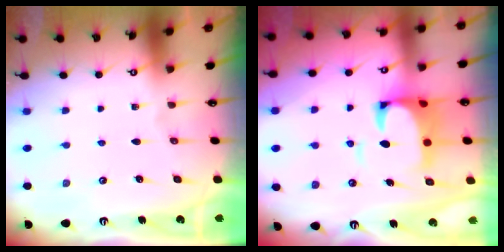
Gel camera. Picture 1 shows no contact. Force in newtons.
{"total": 4.6, "press": 4.4, "slide": 1.2}